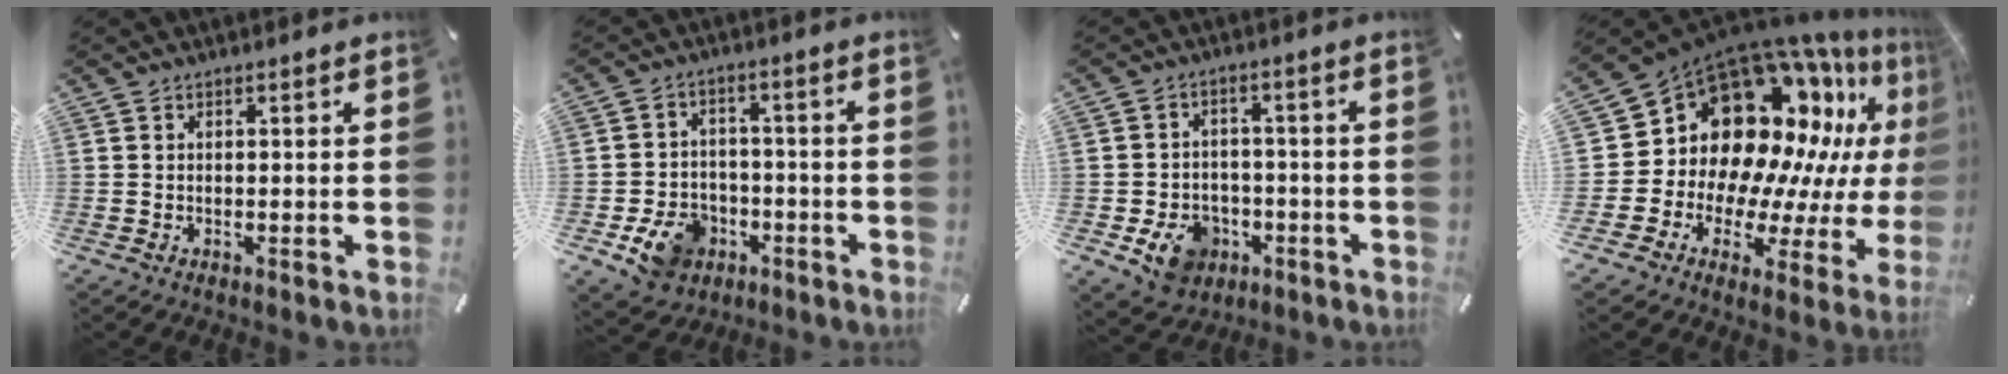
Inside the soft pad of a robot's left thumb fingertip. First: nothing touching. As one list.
[{"total": 10.4, "force": [-4.7, 8.1, 4.6], "torque": [-0.091, 0.038, -0.079]}, {"total": 9.3, "force": [-3.9, 7.3, 4.1], "torque": [-0.074, 0.026, -0.069]}, {"total": 20.2, "force": [10.2, 14.0, 10.3], "torque": [-0.146, -0.129, 0.211]}]